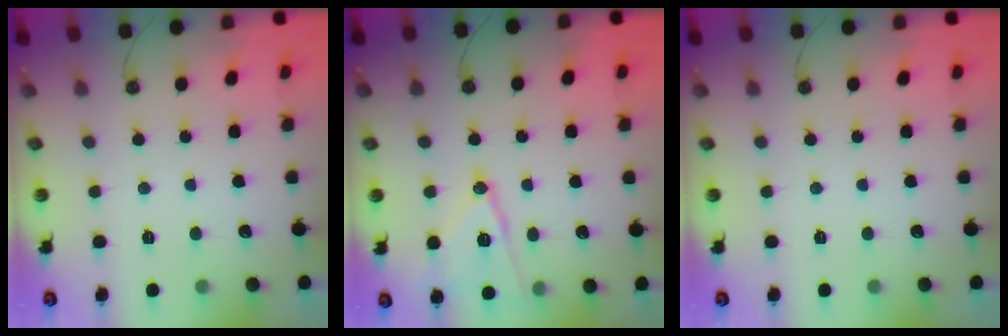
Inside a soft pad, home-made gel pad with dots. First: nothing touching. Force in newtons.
{"total": 13.2, "press": 13.1, "slide": 0.6}
{"total": 0.0}